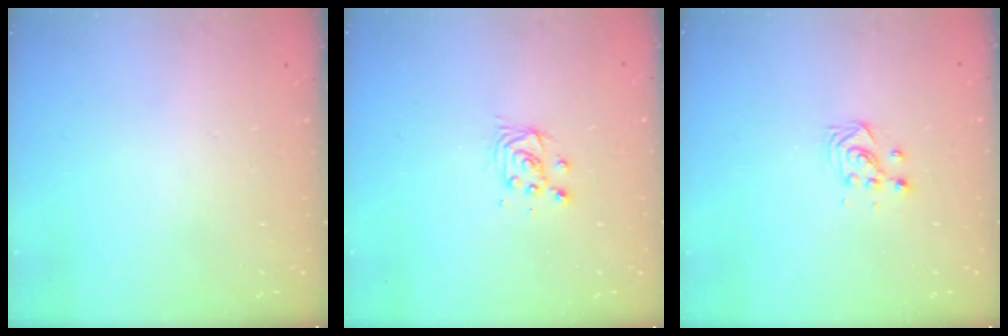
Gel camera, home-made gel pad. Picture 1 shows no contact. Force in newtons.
{"total": 3.8, "press": 3.7, "slide": 0.5}
{"total": 2.9, "press": 2.9, "slide": 0.4}